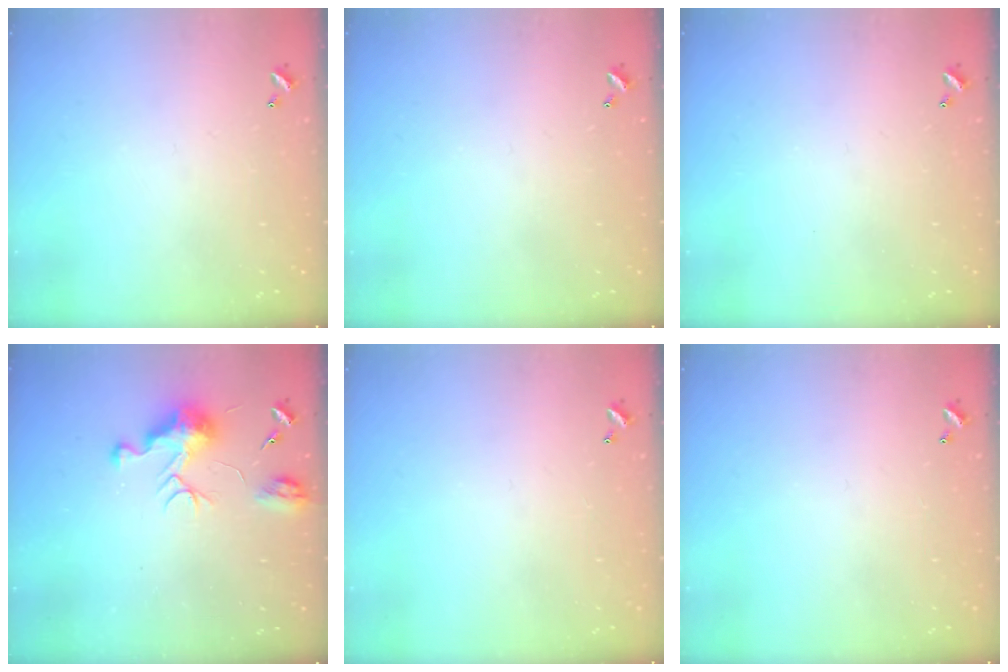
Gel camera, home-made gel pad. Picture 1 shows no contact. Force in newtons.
{"total": 0.0}
{"total": 0.0}
{"total": 10.0, "press": 10.0, "slide": 0.6}
{"total": 0.0}
{"total": 0.0}